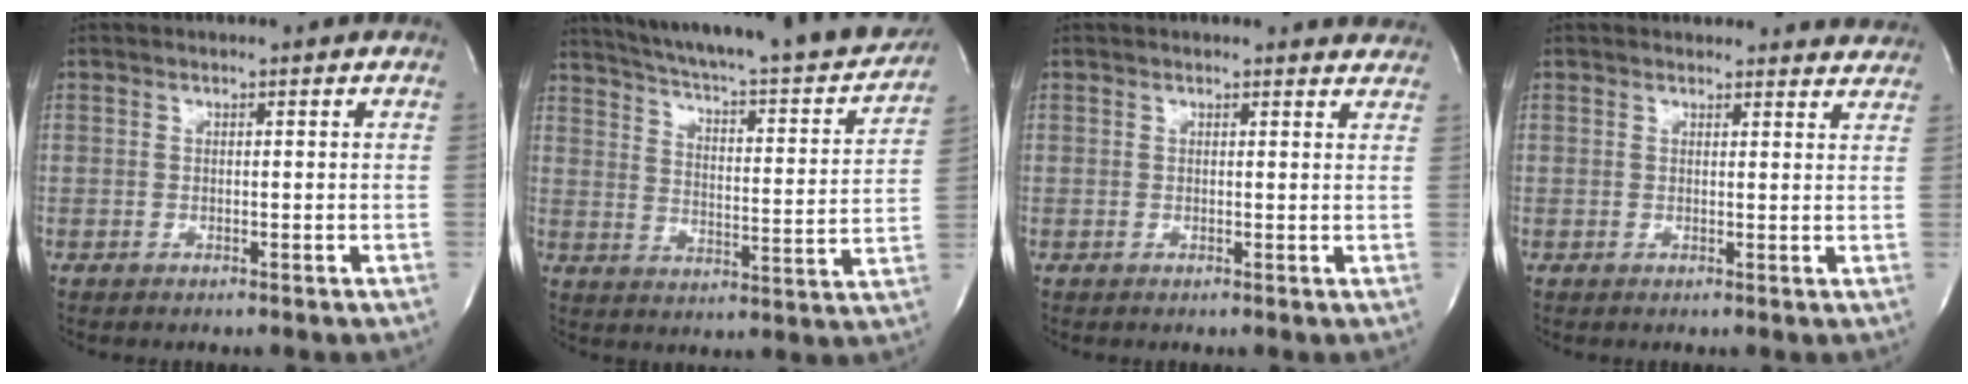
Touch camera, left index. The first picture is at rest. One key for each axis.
{"total": 26.3, "fx": 23.4, "fy": 3.3, "fz": 11.4, "tx": -0.184, "ty": -0.049, "tz": 0.302}
{"total": 4.2, "fx": 4.1, "fy": 0.8, "fz": 0.3, "tx": 0.002, "ty": -0.005, "tz": 0.026}
{"total": 10.0, "fx": 9.6, "fy": 2.4, "fz": 0.9, "tx": 0.020, "ty": 0.000, "tz": 0.085}